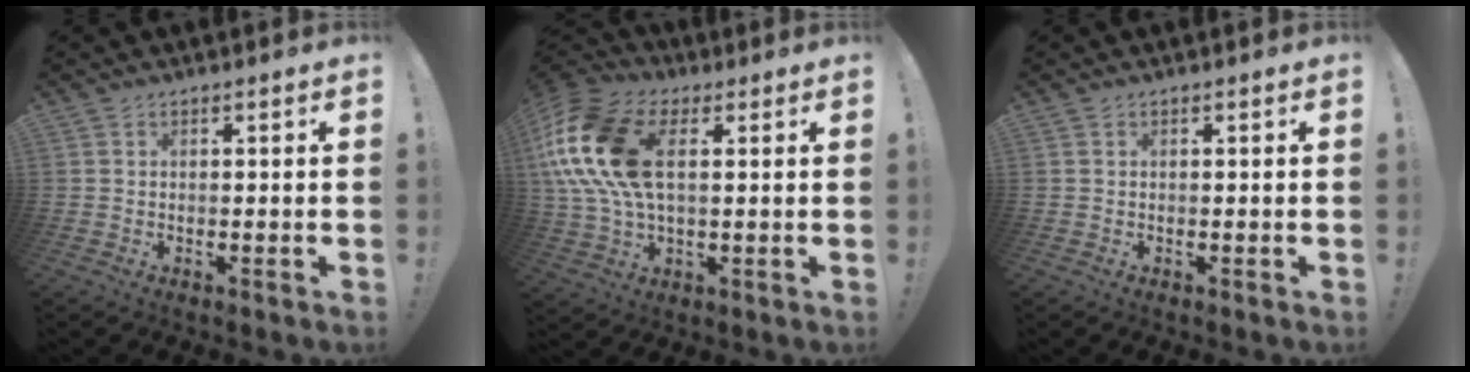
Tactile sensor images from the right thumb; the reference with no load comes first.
{"total": 20.6, "force": [4.5, 12.6, 15.7], "torque": [-0.309, 0.002, 0.081]}
{"total": 0.0}